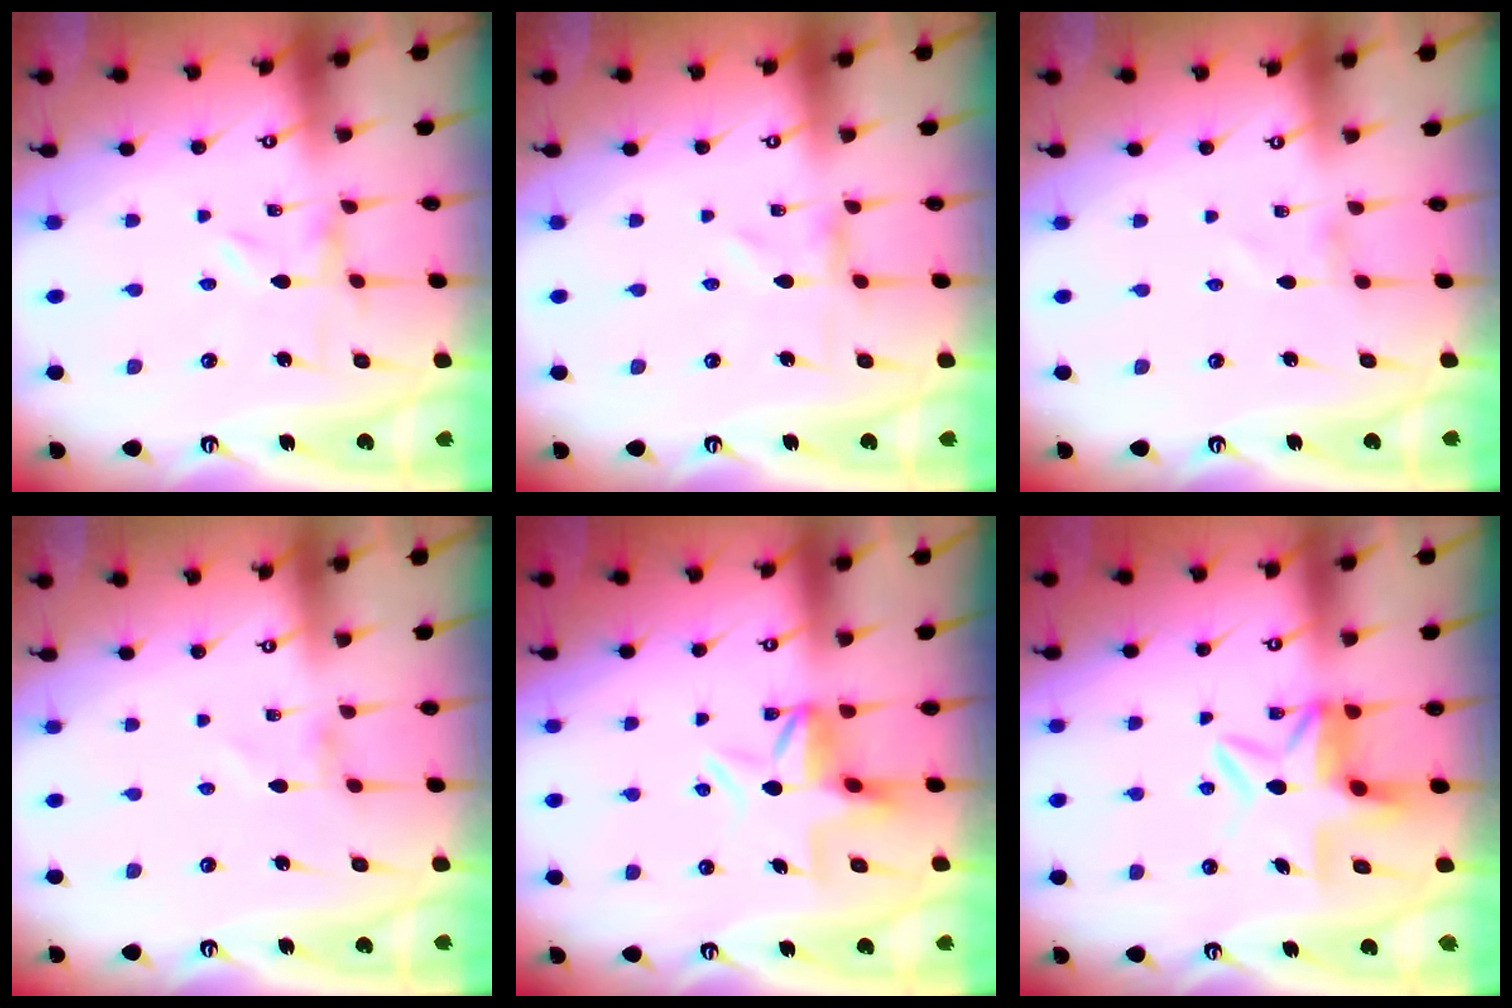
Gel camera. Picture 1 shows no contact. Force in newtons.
{"total": 0.0}
{"total": 0.8, "press": 0.8, "slide": 0.1}
{"total": 0.0}
{"total": 6.6, "press": 6.6, "slide": 0.7}
{"total": 7.5, "press": 7.4, "slide": 1.2}